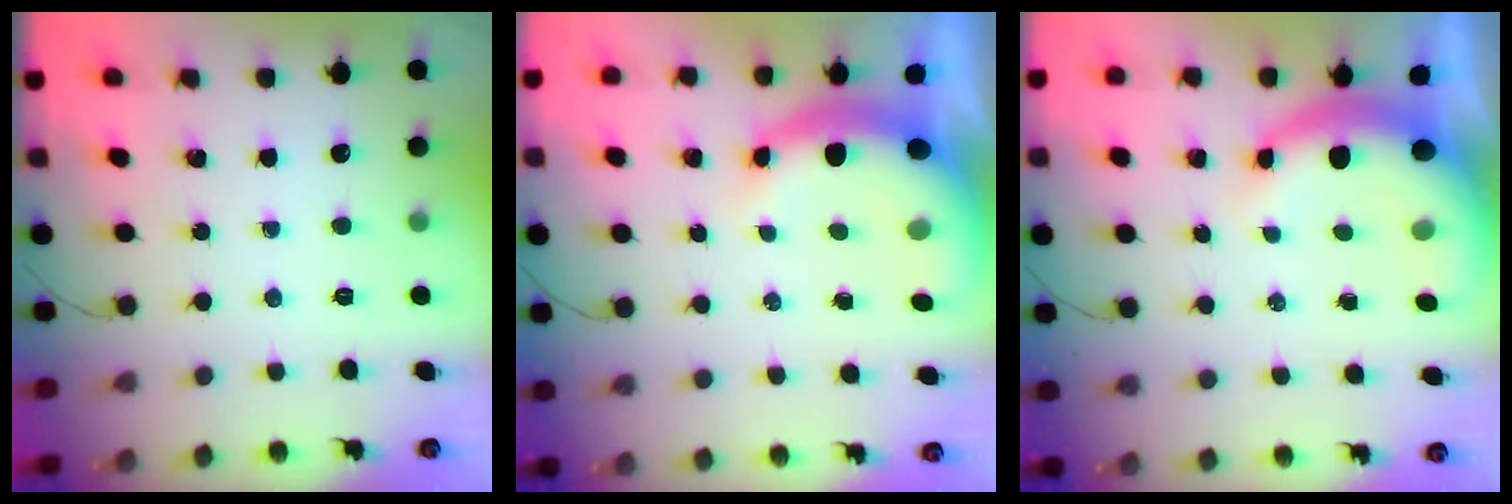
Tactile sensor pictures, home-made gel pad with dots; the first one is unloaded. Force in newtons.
{"total": 10.0, "press": 9.8, "slide": 1.8}
{"total": 9.4, "press": 9.2, "slide": 2.1}